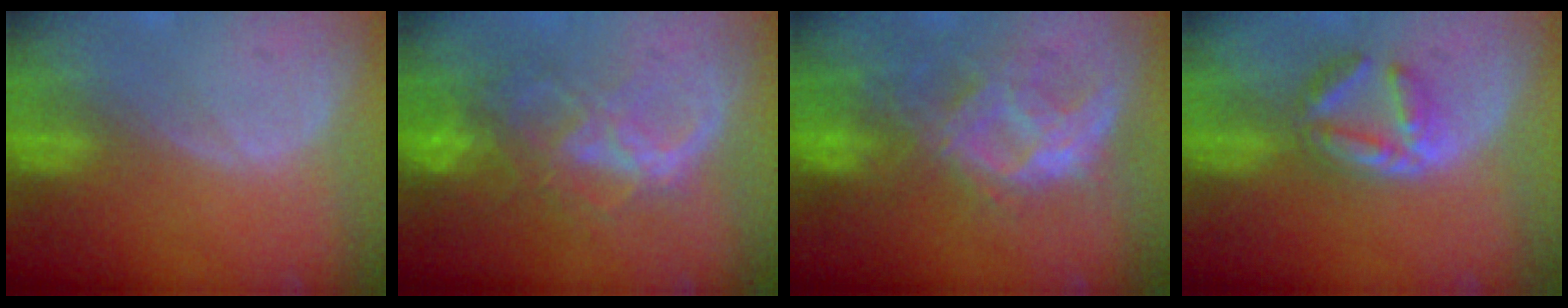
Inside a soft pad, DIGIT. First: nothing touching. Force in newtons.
{"total": 8.9, "press": 7.5, "slide": 4.7}
{"total": 8.8, "press": 8.6, "slide": 2.1}
{"total": 5.3, "press": 5.2, "slide": 0.8}